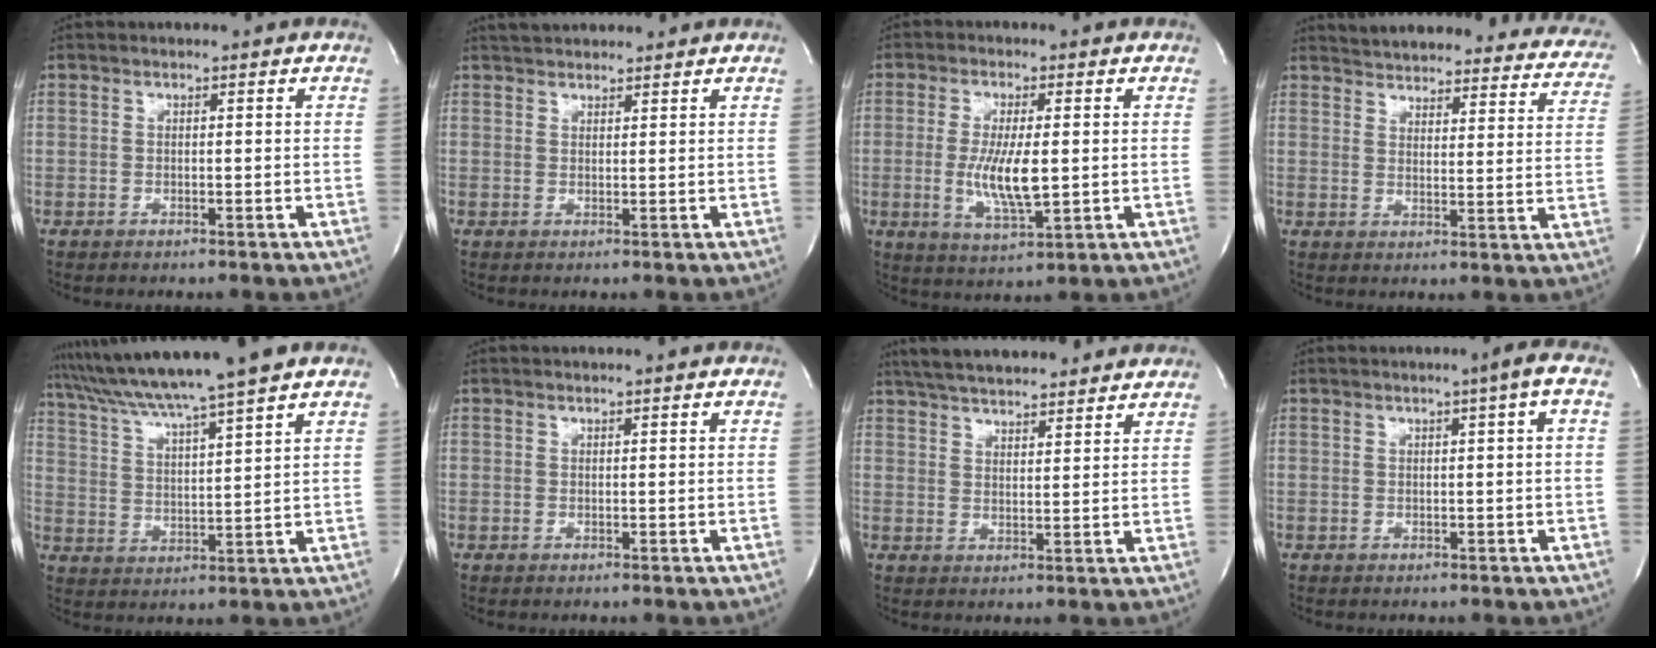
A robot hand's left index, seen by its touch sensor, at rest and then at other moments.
{"total": 4.6, "force": [4.3, 1.2, 1.3], "torque": [-0.017, 0.032, 0.068]}
{"total": 7.7, "force": [-0.5, 1.6, 7.5], "torque": [-0.147, -0.020, -0.007]}
{"total": 25.2, "force": [23.2, 6.5, 7.2], "torque": [-0.096, -0.055, 0.260]}
{"total": 13.6, "force": [11.5, -1.7, 7.0], "torque": [-0.125, 0.015, 0.188]}
{"total": 0.7, "force": [0.6, -0.2, 0.3], "torque": [-0.004, -0.001, 0.012]}
{"total": 15.5, "force": [13.8, 3.0, 6.5], "torque": [-0.106, 0.034, 0.202]}
{"total": 1.9, "force": [0.5, -0.3, 1.8], "torque": [-0.028, 0.004, 0.007]}